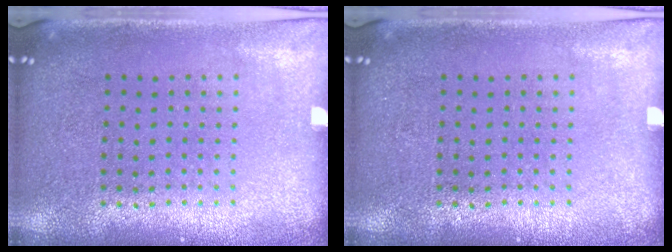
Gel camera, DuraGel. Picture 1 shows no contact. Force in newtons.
{"total": 0.0}